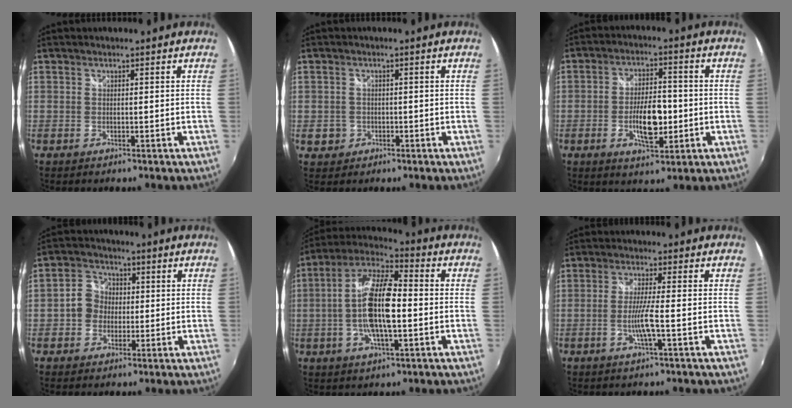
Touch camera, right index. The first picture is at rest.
{"total": 2.9, "force": [-0.8, 2.8, 0.4], "torque": [-0.013, 0.003, -0.010]}
{"total": 8.9, "force": [-2.1, 3.8, 7.7], "torque": [-0.141, 0.002, -0.031]}
{"total": 5.7, "force": [-0.6, 5.2, 2.3], "torque": [-0.047, 0.019, -0.017]}
{"total": 14.4, "force": [-1.6, 4.6, 13.6], "torque": [-0.267, 0.008, -0.038]}
{"total": 4.7, "force": [-1.6, -0.6, 4.4], "torque": [-0.087, -0.008, -0.030]}